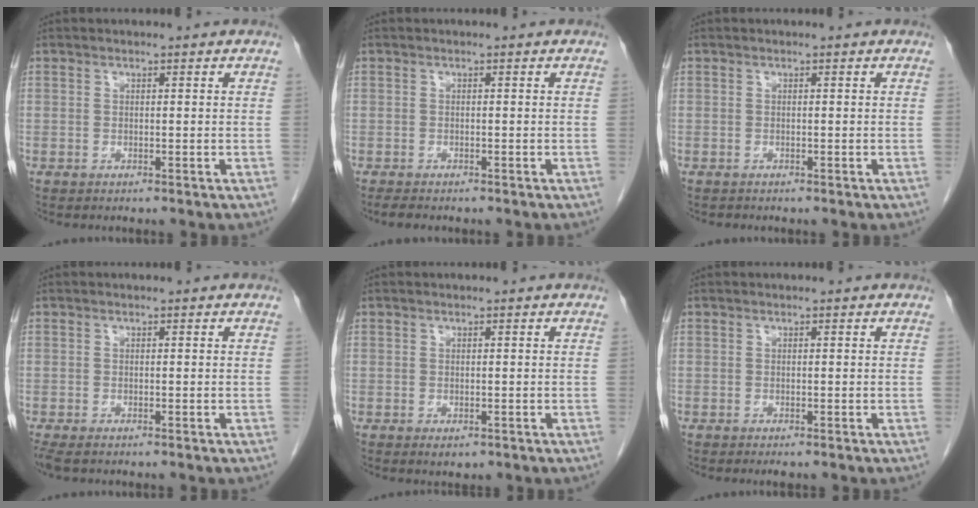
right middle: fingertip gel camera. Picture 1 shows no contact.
{"total": 2.0, "force": [-1.6, 0.5, 1.0], "torque": [-0.020, -0.006, -0.021]}
{"total": 0.0}
{"total": 2.1, "force": [-1.6, 0.7, 1.3], "torque": [-0.021, -0.008, -0.024]}
{"total": 1.3, "force": [-0.6, 0.7, 1.0], "torque": [-0.016, -0.004, -0.001]}
{"total": 0.6, "force": [-0.4, 0.0, 0.4], "torque": [-0.010, -0.005, -0.005]}